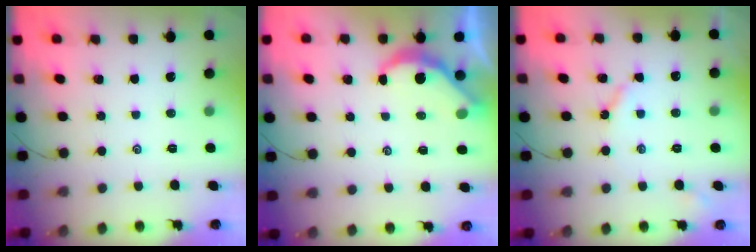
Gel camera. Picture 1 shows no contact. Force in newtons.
{"total": 4.9, "press": 4.9, "slide": 0.2}
{"total": 3.6, "press": 3.5, "slide": 0.7}